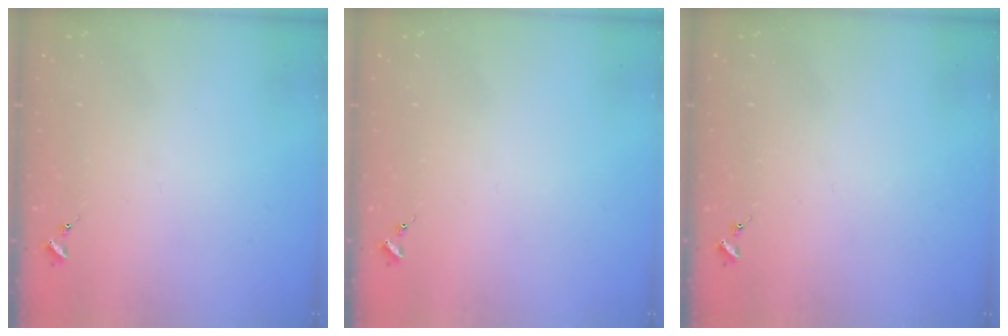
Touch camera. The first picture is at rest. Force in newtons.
{"total": 0.0}
{"total": 0.0}